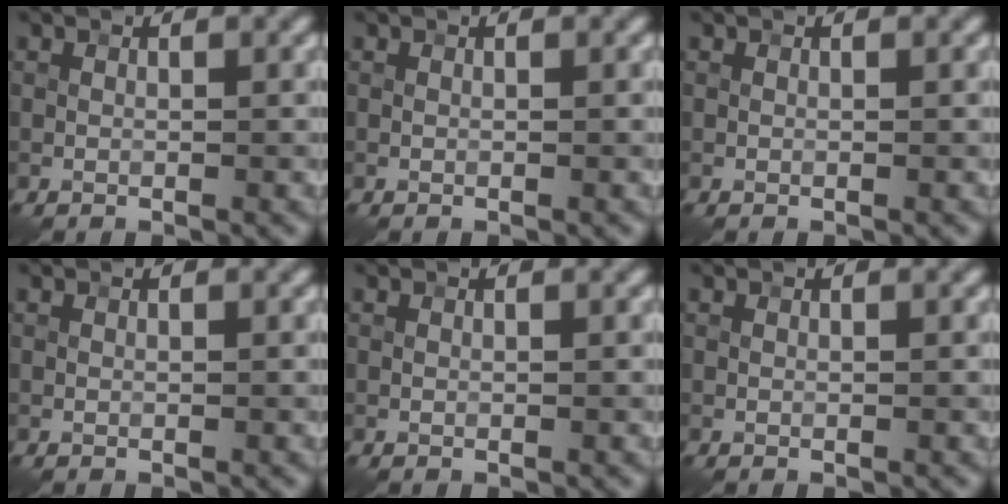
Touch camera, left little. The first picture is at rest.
{"total": 0.0}
{"total": 0.0}
{"total": 0.0}
{"total": 0.0}
{"total": 0.0}